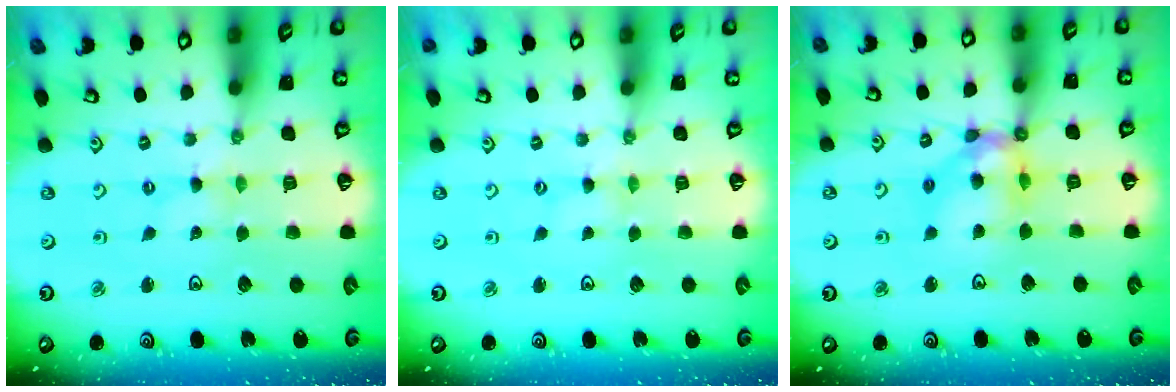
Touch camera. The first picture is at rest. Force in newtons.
{"total": 0.0}
{"total": 12.4, "press": 12.3, "slide": 1.5}